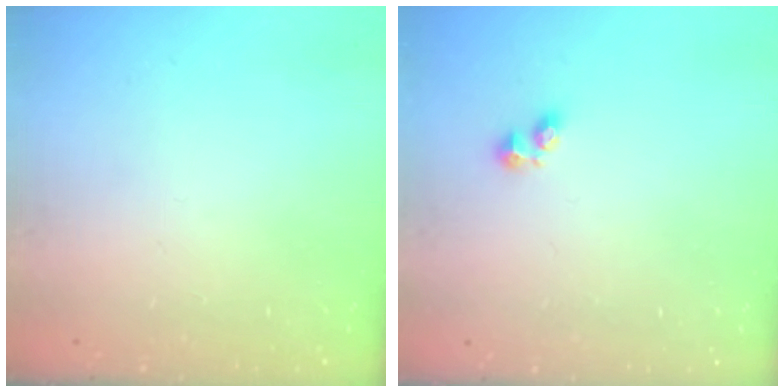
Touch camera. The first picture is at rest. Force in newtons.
{"total": 1.9, "press": 1.8, "slide": 0.5}